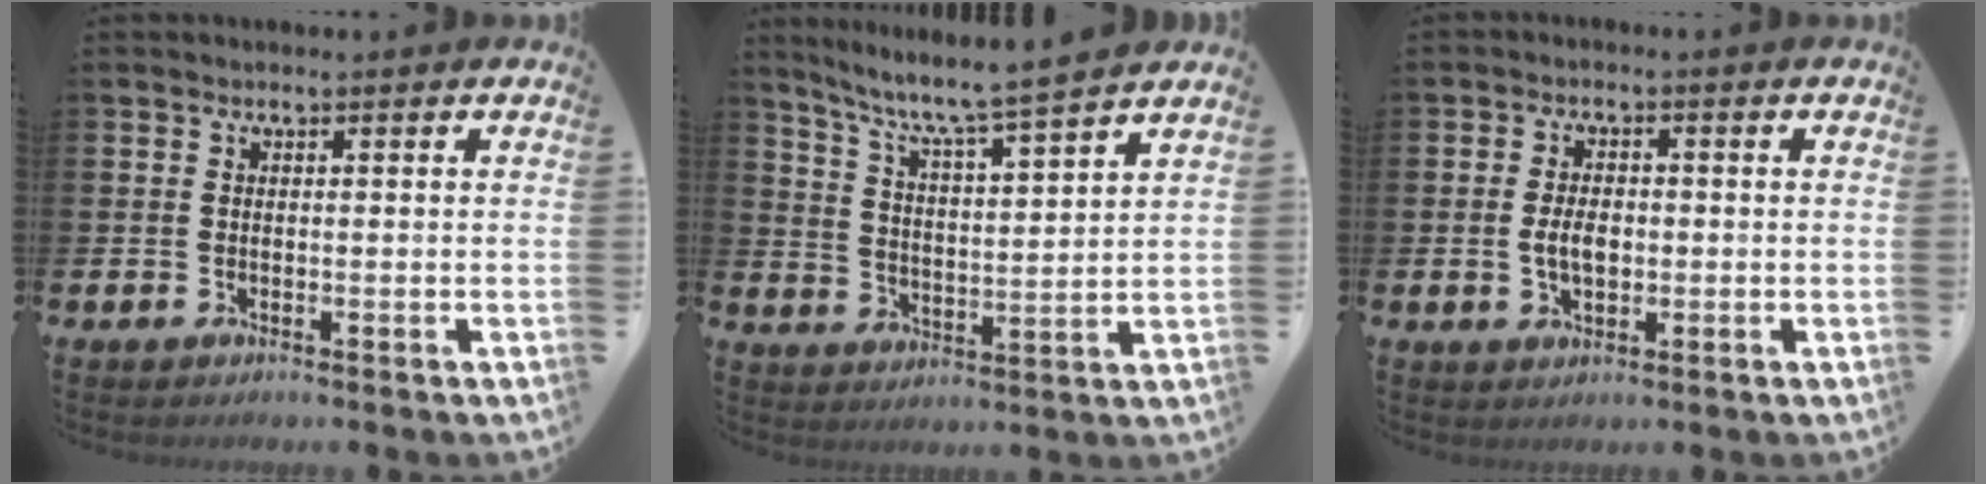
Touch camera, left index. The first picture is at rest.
{"total": 7.1, "force": [6.7, -0.2, 2.5], "torque": [-0.080, -0.053, 0.111]}
{"total": 3.7, "force": [-0.2, 2.2, 2.9], "torque": [-0.047, 0.003, -0.006]}